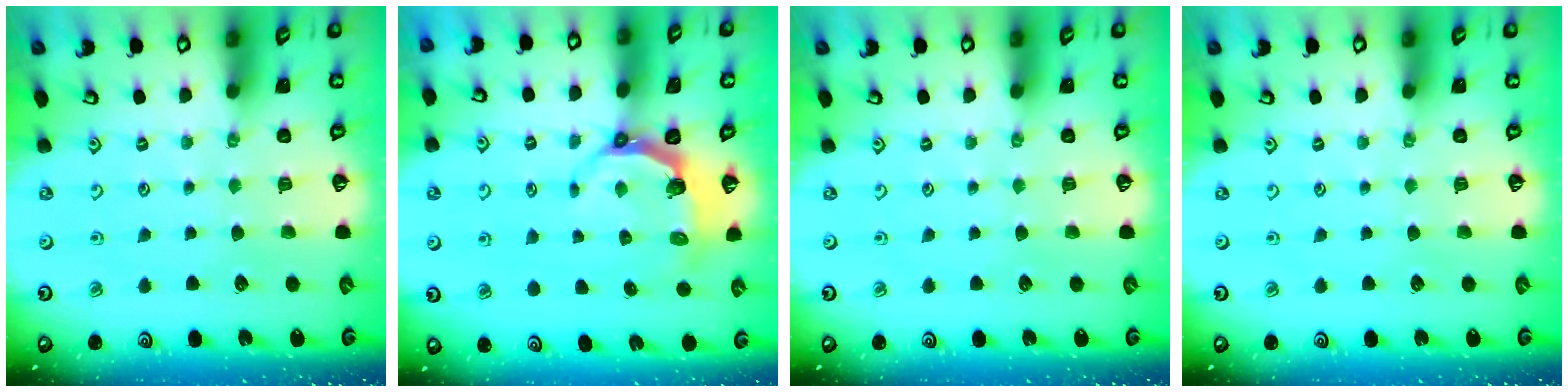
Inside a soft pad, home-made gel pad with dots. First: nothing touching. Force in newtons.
{"total": 4.8, "press": 3.3, "slide": 3.4}
{"total": 0.0}
{"total": 0.0}